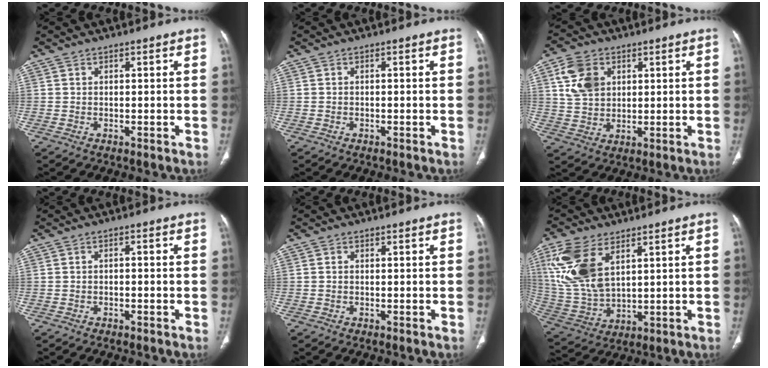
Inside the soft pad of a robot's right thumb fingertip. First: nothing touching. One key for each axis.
{"total": 0.0}
{"total": 8.6, "fx": 3.0, "fy": 6.3, "fz": 5.0, "tx": -0.082, "ty": -0.006, "tz": 0.062}
{"total": 0.9, "fx": -0.4, "fy": 0.4, "fz": 0.6, "tx": -0.012, "ty": 0.009, "tz": -0.009}
{"total": 0.0}
{"total": 14.8, "fx": 6.3, "fy": 7.9, "fz": 10.9, "tx": -0.240, "ty": -0.015, "tz": 0.139}